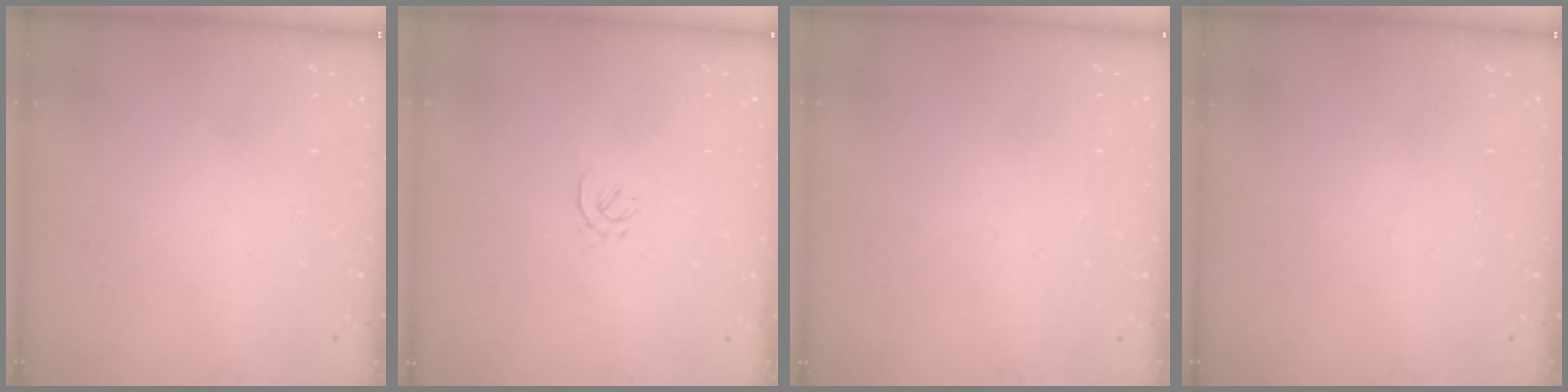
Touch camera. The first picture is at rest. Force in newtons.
{"total": 0.7, "press": 0.5, "slide": 0.5}
{"total": 2.0, "press": 1.9, "slide": 0.5}
{"total": 0.0}